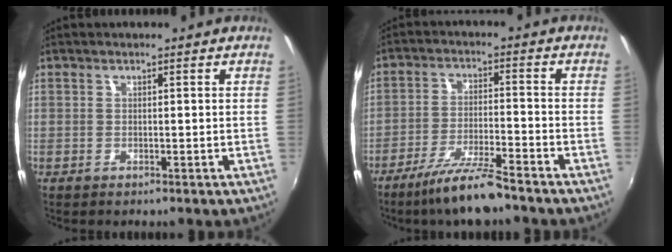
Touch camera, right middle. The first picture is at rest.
{"total": 9.3, "force": [-7.6, 0.5, 5.3], "torque": [-0.118, -0.009, -0.134]}